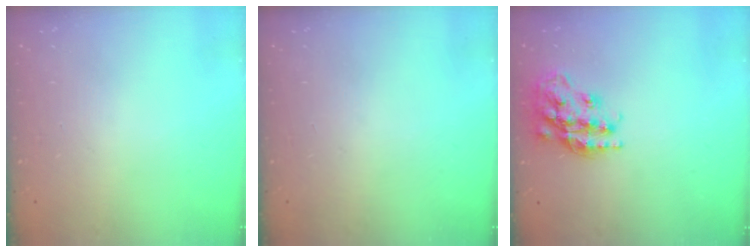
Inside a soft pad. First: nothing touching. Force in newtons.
{"total": 0.0}
{"total": 18.6, "press": 18.5, "slide": 1.5}